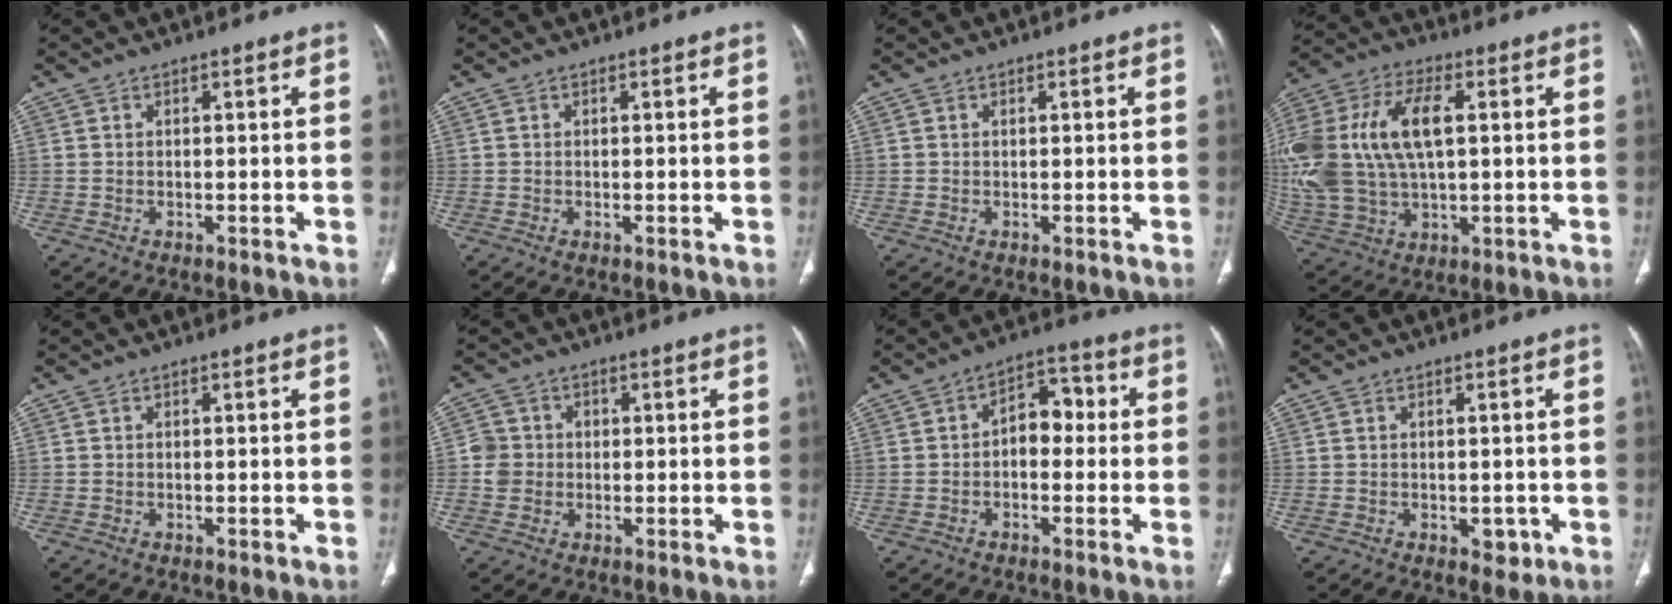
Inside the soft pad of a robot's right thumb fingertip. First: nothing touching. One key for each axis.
{"total": 0.0}
{"total": 0.0}
{"total": 24.8, "fx": 3.6, "fy": 13.9, "fz": 20.2, "tx": -0.472, "ty": 0.016, "tz": 0.071}
{"total": 0.0}
{"total": 4.3, "fx": -0.1, "fy": 4.2, "fz": 0.9, "tx": 0.007, "ty": 0.008, "tz": -0.007}
{"total": 6.7, "fx": -0.3, "fy": 4.4, "fz": 5.1, "tx": -0.048, "ty": 0.023, "tz": -0.017}
{"total": 2.4, "fx": -0.8, "fy": 1.6, "fz": 1.6, "tx": -0.006, "ty": 0.001, "tz": -0.004}